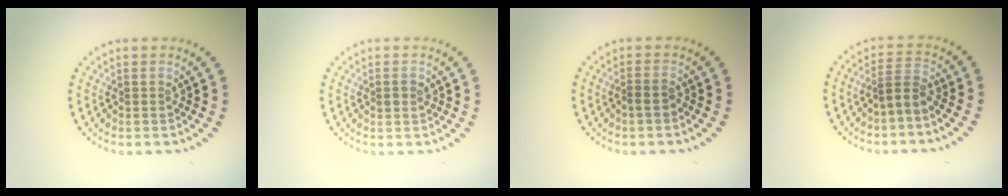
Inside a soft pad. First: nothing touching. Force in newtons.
{"total": 1.1, "press": 1.1, "slide": 0.2}
{"total": 0.9, "press": 0.7, "slide": 0.6}
{"total": 1.9, "press": 1.4, "slide": 1.4}